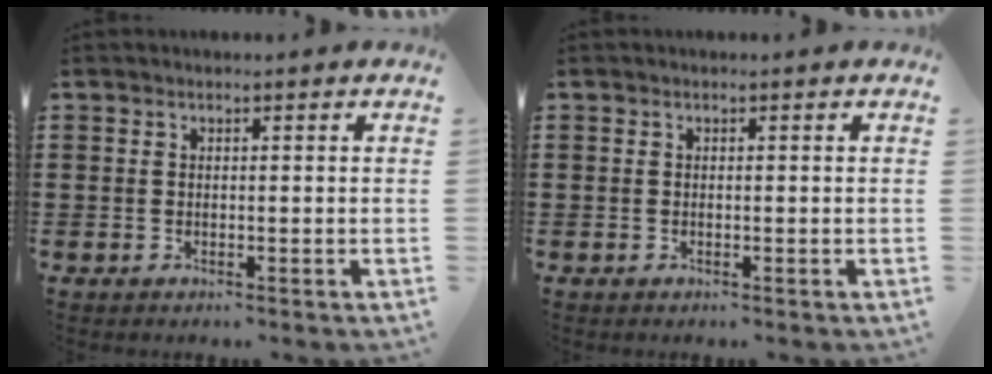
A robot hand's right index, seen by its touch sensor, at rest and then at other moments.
{"total": 0.0}